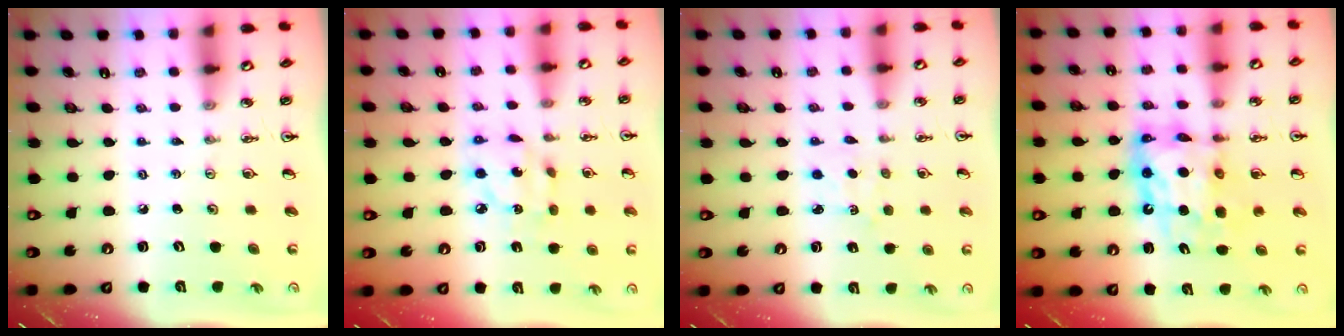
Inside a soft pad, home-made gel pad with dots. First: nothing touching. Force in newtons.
{"total": 8.6, "press": 8.5, "slide": 0.4}
{"total": 2.3, "press": 2.3, "slide": 0.2}
{"total": 12.5, "press": 12.5, "slide": 1.2}